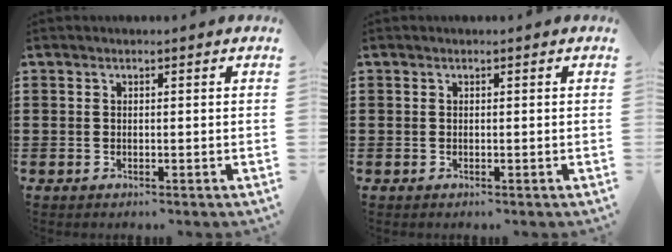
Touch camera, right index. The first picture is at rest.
{"total": 0.0}